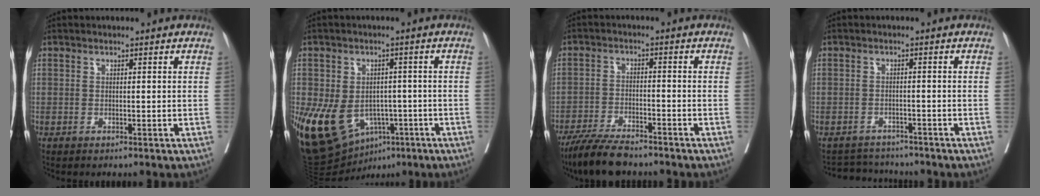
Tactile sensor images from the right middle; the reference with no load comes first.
{"total": 17.4, "force": [-6.3, 12.3, 10.5], "torque": [-0.230, -0.002, -0.077]}
{"total": 8.1, "force": [-6.9, 1.3, 4.0], "torque": [-0.071, -0.022, -0.124]}
{"total": 4.4, "force": [-4.3, 0.9, -0.7], "torque": [0.011, 0.009, -0.065]}